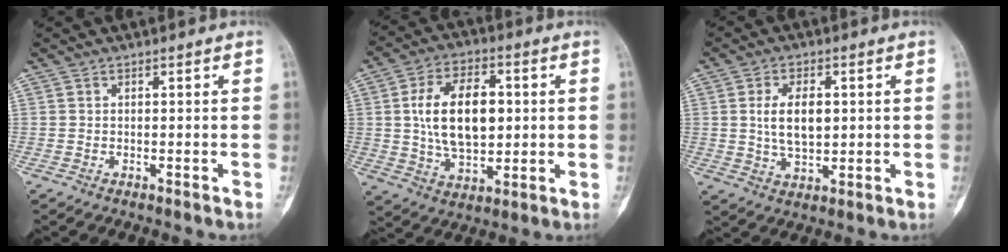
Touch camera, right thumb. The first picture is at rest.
{"total": 15.3, "force": [1.8, 9.2, 12.1], "torque": [-0.188, 0.003, 0.034]}
{"total": 7.8, "force": [1.1, 4.5, 6.2], "torque": [-0.104, -0.005, 0.024]}